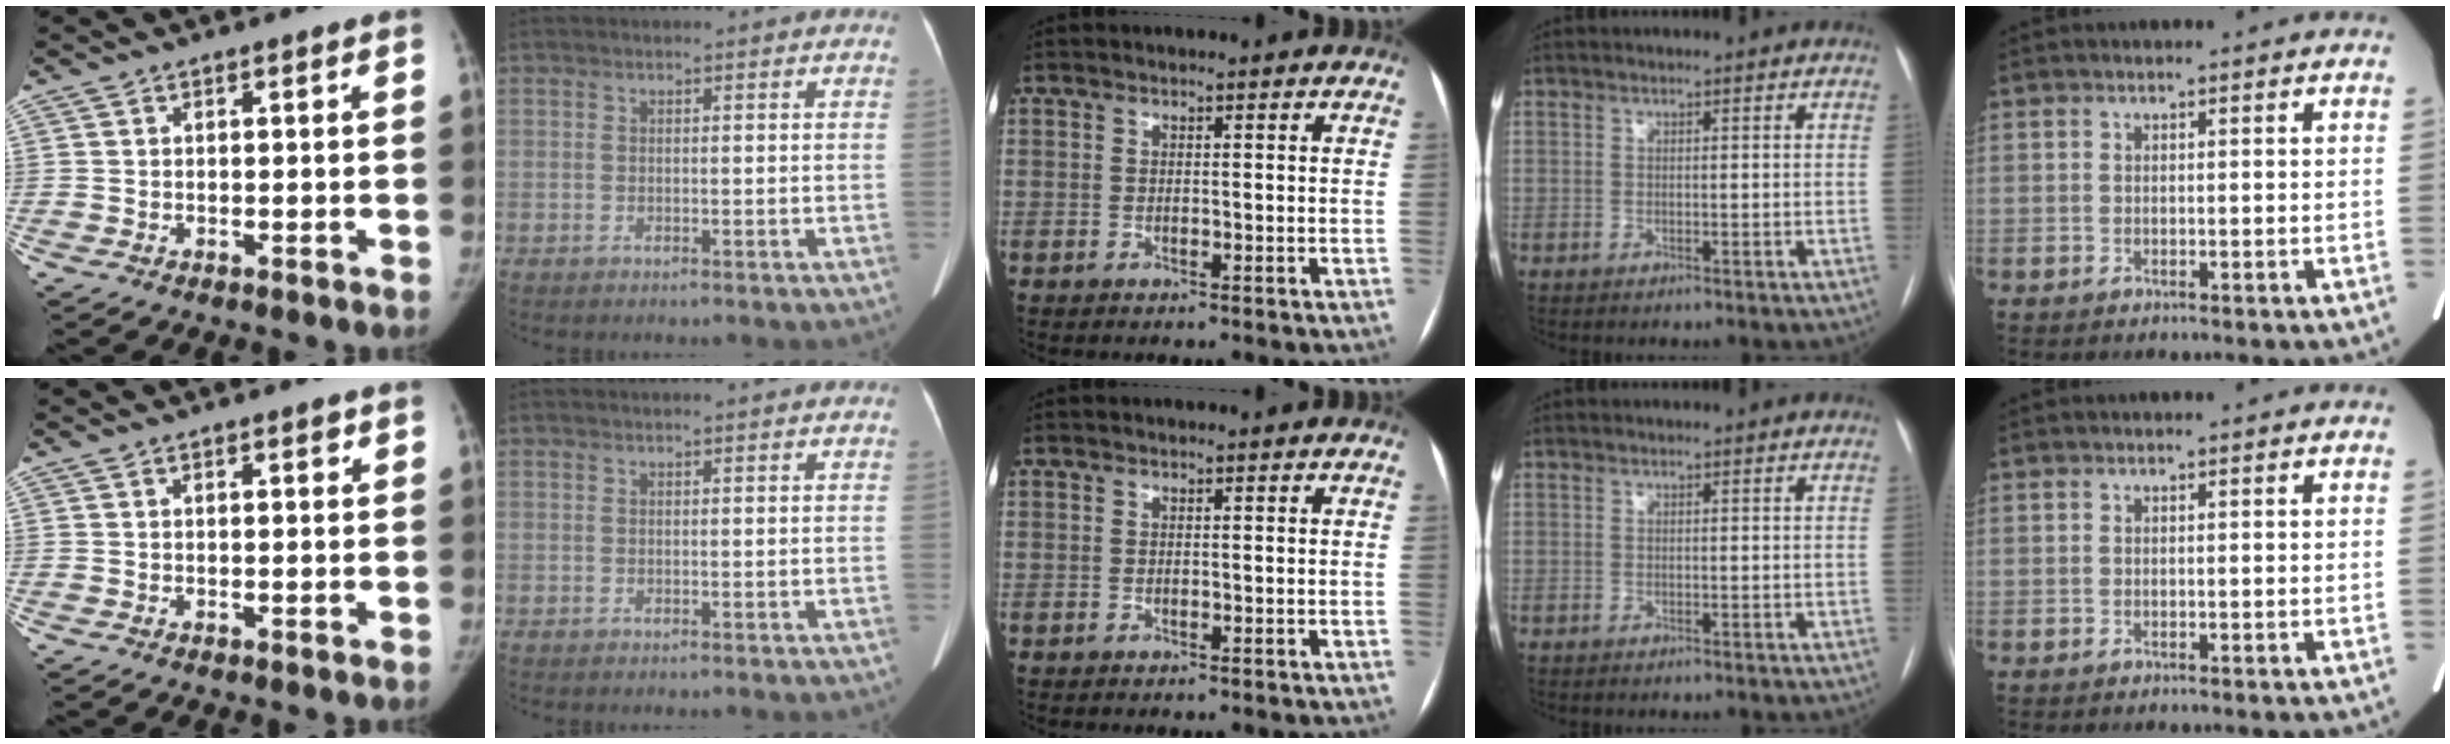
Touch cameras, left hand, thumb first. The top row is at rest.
{"thumb": {"total": 1.3, "force": [0.8, 0.4, 0.9], "torque": [-0.009, -0.001, 0.010]}, "index": {"total": 1.1, "force": [1.0, -0.1, 0.5], "torque": [-0.009, 0.011, 0.014]}}